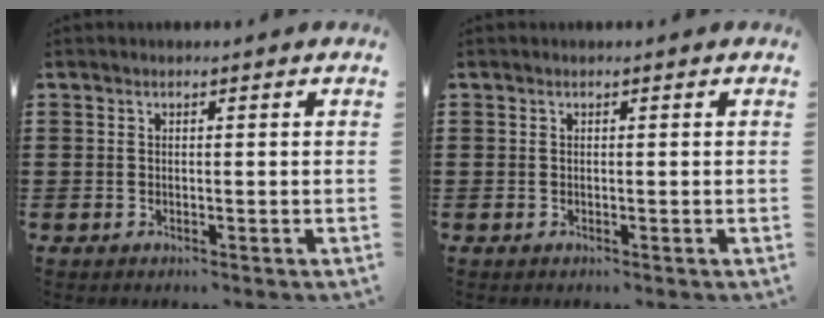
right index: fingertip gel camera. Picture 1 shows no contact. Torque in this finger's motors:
{"motor_torque": [0.12, 0.11, 0.00, 0.00]}